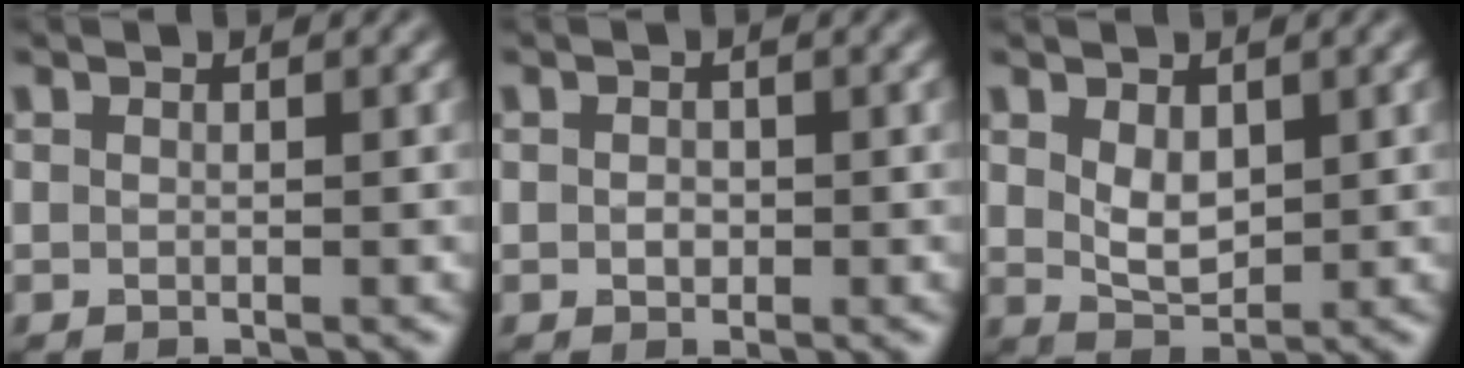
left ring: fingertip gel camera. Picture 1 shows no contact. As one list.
[{"total": 1.0, "force": [-0.1, 0.8, 0.6], "torque": [-0.011, -0.003, -0.003]}, {"total": 2.8, "force": [0.8, 1.7, 2.1], "torque": [-0.043, -0.005, 0.022]}]